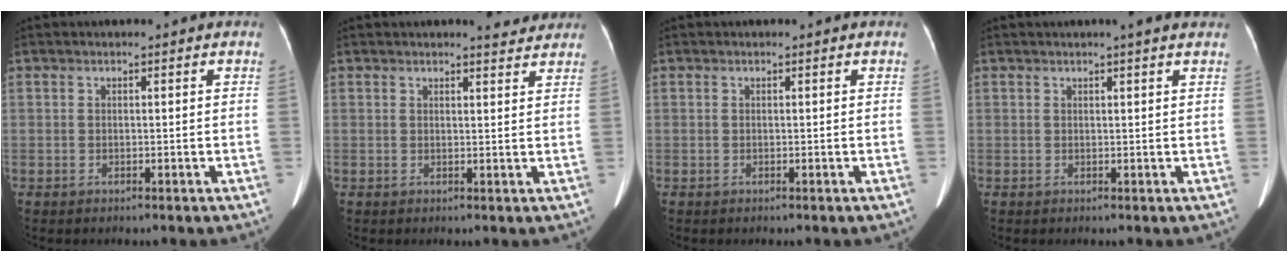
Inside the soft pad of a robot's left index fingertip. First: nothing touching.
{"total": 3.2, "force": [3.1, 0.6, 0.8], "torque": [-0.013, -0.003, 0.030]}
{"total": 0.0}
{"total": 3.6, "force": [3.1, -0.2, 1.9], "torque": [-0.024, 0.010, 0.031]}